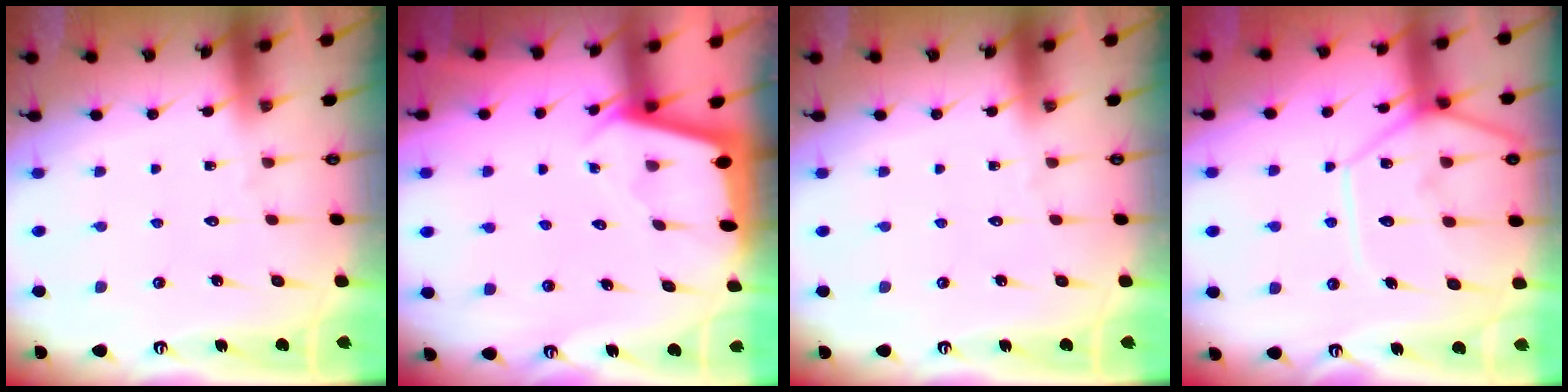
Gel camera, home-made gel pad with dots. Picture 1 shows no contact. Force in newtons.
{"total": 2.2, "press": 2.2, "slide": 0.1}
{"total": 0.0}
{"total": 12.6, "press": 12.5, "slide": 1.7}